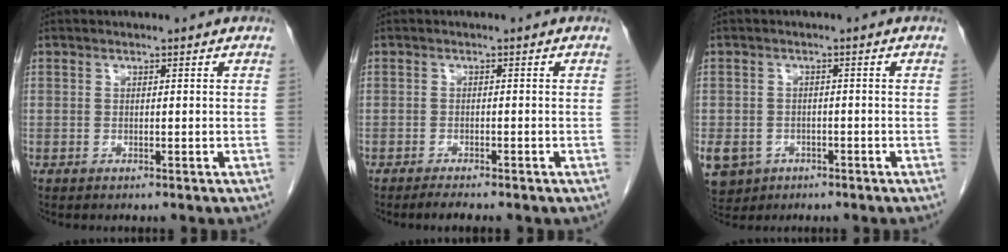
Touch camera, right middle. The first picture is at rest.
{"total": 2.9, "force": [-2.3, 0.6, 1.7], "torque": [-0.025, -0.006, -0.029]}
{"total": 11.1, "force": [-4.8, 9.2, 4.0], "torque": [-0.120, 0.000, -0.065]}